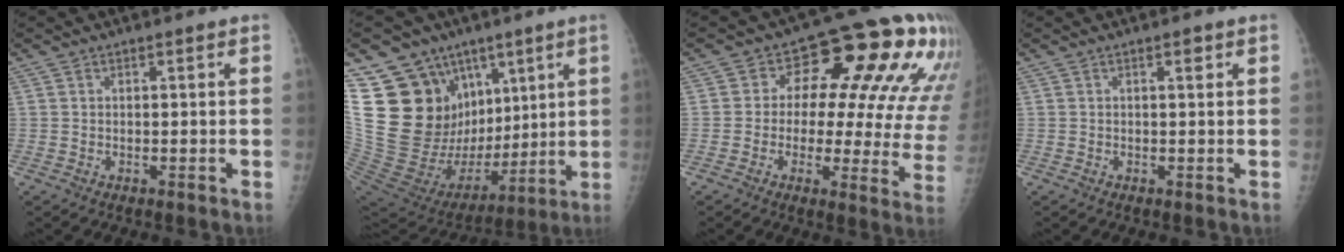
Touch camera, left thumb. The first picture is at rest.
{"total": 26.2, "force": [10.1, 18.5, 15.6], "torque": [-0.254, -0.018, 0.201]}
{"total": 19.8, "force": [8.0, 10.5, 14.8], "torque": [-0.136, -0.006, 0.082]}
{"total": 0.9, "force": [0.5, 0.3, 0.6], "torque": [-0.002, 0.001, 0.006]}